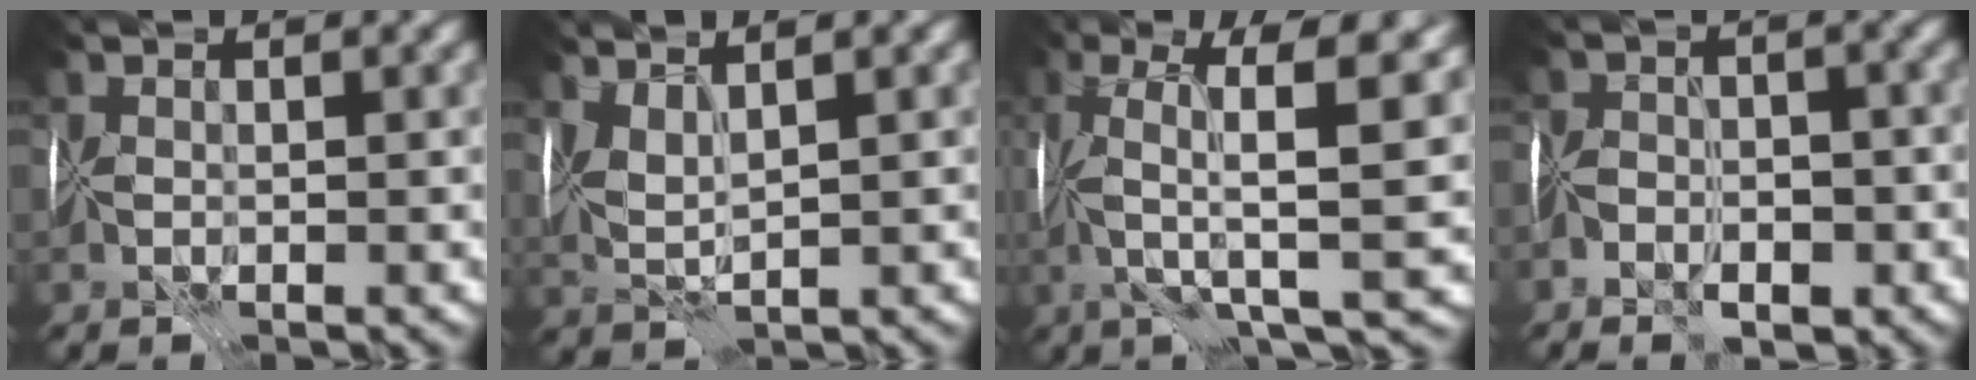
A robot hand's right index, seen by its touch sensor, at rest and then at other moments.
{"total": 2.3, "force": [1.5, 0.1, 1.8], "torque": [-0.045, 0.004, 0.033]}
{"total": 8.8, "force": [1.1, 1.4, 8.6], "torque": [-0.149, 0.008, 0.016]}
{"total": 4.3, "force": [-3.2, 2.4, 1.6], "torque": [-0.001, -0.003, -0.060]}